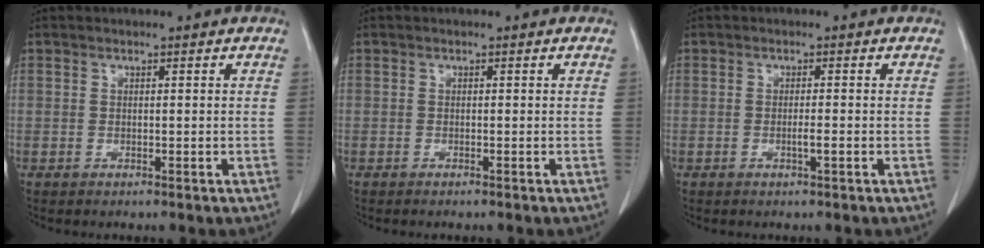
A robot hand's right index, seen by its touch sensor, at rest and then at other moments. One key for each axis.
{"total": 0.5, "fx": -0.5, "fy": 0.0, "fz": 0.2, "tx": -0.009, "ty": -0.002, "tz": -0.007}
{"total": 1.4, "fx": -0.5, "fy": 0.0, "fz": 1.3, "tx": -0.026, "ty": -0.001, "tz": -0.009}